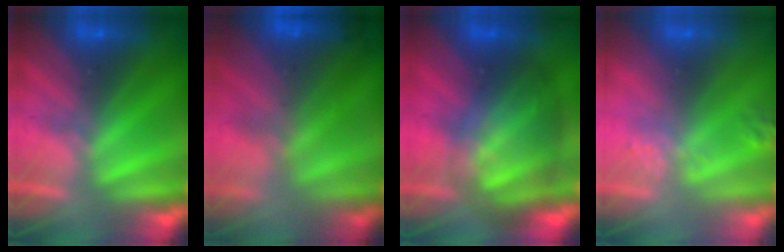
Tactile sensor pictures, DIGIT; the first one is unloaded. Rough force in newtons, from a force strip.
{"total": 11.0}
{"total": 6.9}
{"total": 2.7}